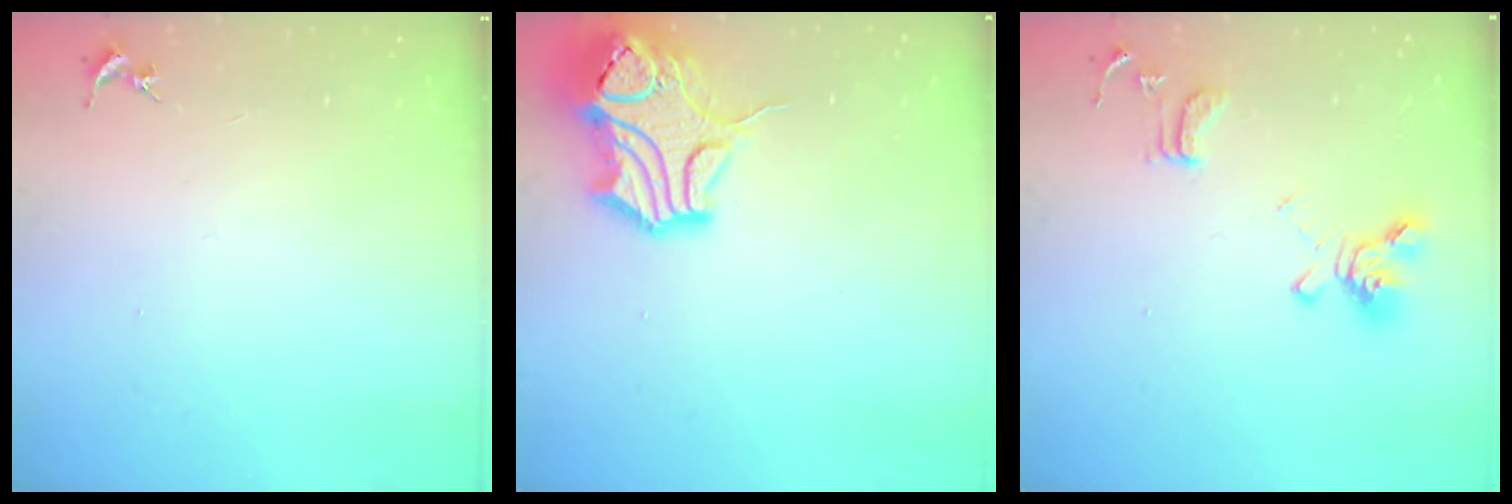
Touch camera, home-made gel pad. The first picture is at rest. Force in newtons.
{"total": 15.2, "press": 15.0, "slide": 2.4}
{"total": 14.3, "press": 14.2, "slide": 1.5}